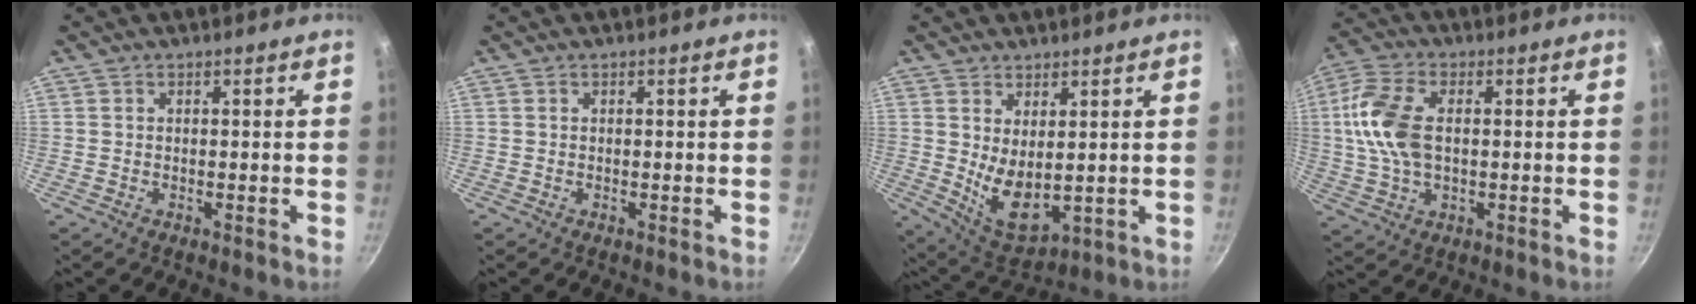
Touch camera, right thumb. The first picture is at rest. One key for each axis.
{"total": 0.0}
{"total": 8.8, "fx": 1.9, "fy": 4.5, "fz": 7.4, "tx": -0.109, "ty": -0.035, "tz": 0.054}
{"total": 12.0, "fx": 0.9, "fy": 7.1, "fz": 9.7, "tx": -0.194, "ty": 0.018, "tz": 0.009}